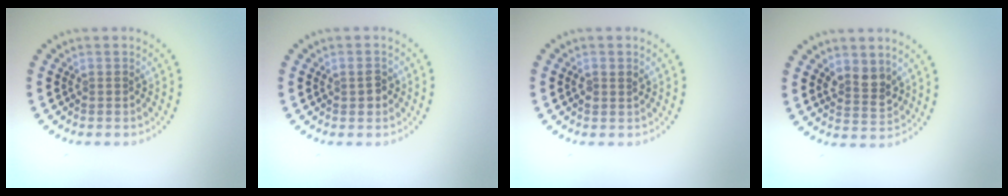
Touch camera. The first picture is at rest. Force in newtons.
{"total": 1.5, "press": 1.5, "slide": 0.1}
{"total": 1.0, "press": 0.9, "slide": 0.4}
{"total": 2.6, "press": 2.4, "slide": 1.0}